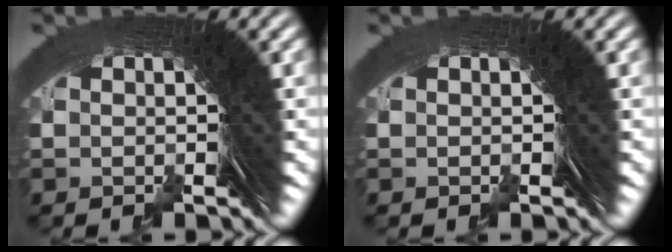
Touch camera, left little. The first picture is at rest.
{"total": 0.0}